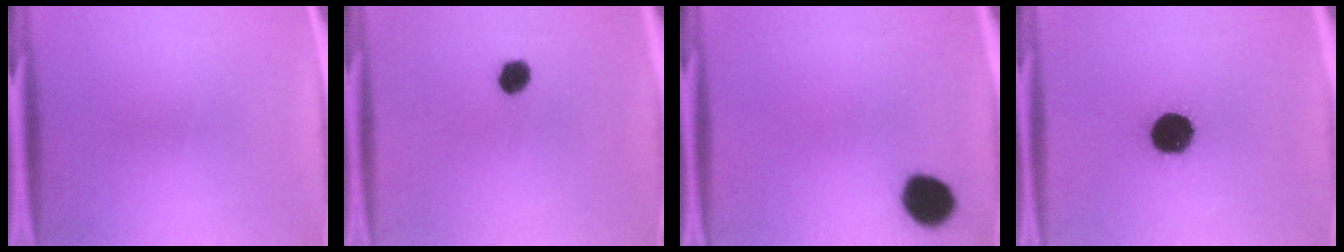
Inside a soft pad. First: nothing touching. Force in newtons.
{"total": 3.9}
{"total": 8.8}
{"total": 13.3}